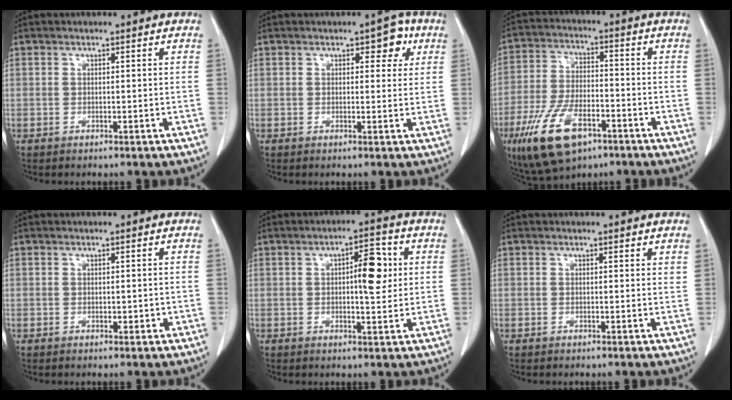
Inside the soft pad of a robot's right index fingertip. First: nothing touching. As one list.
[{"total": 3.7, "force": [1.6, 2.0, 2.7], "torque": [-0.024, 0.011, 0.018]}, {"total": 13.3, "force": [-7.2, 6.0, 9.4], "torque": [-0.195, -0.006, -0.123]}, {"total": 1.9, "force": [-0.2, 1.1, 1.5], "torque": [-0.018, 0.000, 0.001]}, {"total": 6.4, "force": [1.0, 1.8, 6.0], "torque": [-0.089, 0.009, 0.015]}, {"total": 0.7, "force": [0.6, 0.2, 0.3], "torque": [-0.001, 0.000, 0.005]}]